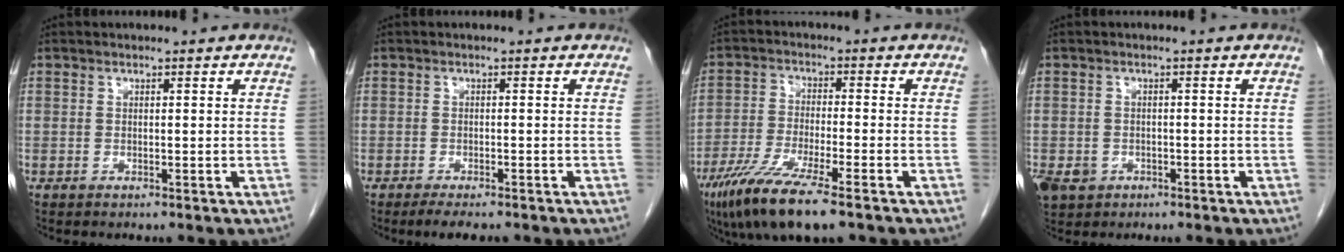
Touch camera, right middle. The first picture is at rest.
{"total": 3.7, "force": [-3.0, 1.0, 2.0], "torque": [-0.029, -0.007, -0.042]}
{"total": 10.9, "force": [-7.2, 1.1, 8.1], "torque": [-0.154, -0.030, -0.124]}
{"total": 5.8, "force": [-2.9, 4.6, 1.9], "torque": [-0.047, -0.002, -0.041]}